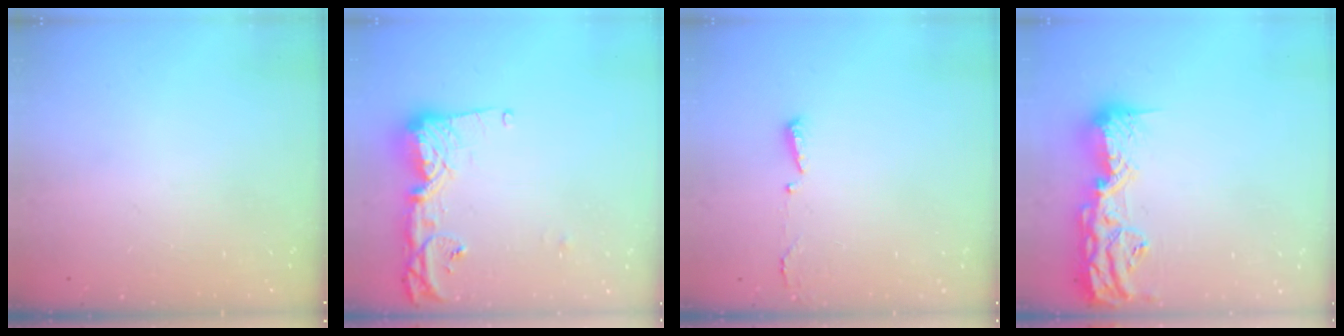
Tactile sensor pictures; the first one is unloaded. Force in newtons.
{"total": 14.0, "press": 13.9, "slide": 1.3}
{"total": 2.9, "press": 2.8, "slide": 0.6}
{"total": 16.3, "press": 15.9, "slide": 3.5}